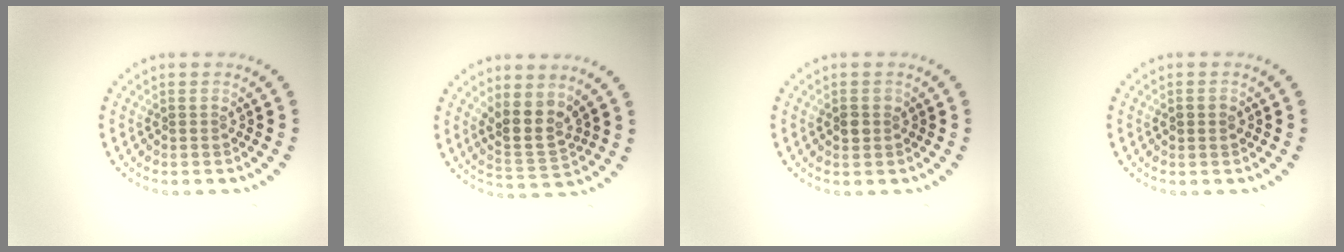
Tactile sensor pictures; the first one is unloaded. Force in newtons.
{"total": 3.5, "press": 3.0, "slide": 1.8}
{"total": 1.1, "press": 1.0, "slide": 0.3}
{"total": 1.3, "press": 1.3, "slide": 0.1}